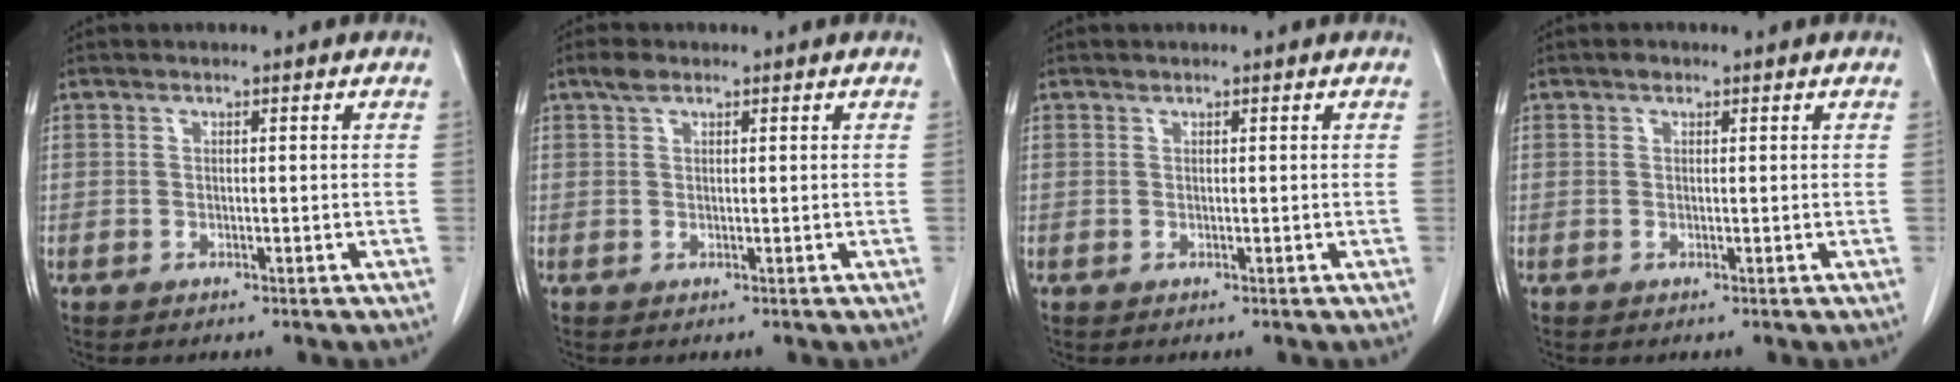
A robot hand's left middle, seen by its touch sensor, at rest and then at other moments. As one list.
[{"total": 1.9, "force": [1.3, 0.9, 1.1], "torque": [-0.028, 0.012, 0.025]}, {"total": 0.0}, {"total": 0.7, "force": [0.5, 0.4, 0.3], "torque": [-0.009, 0.003, 0.007]}]